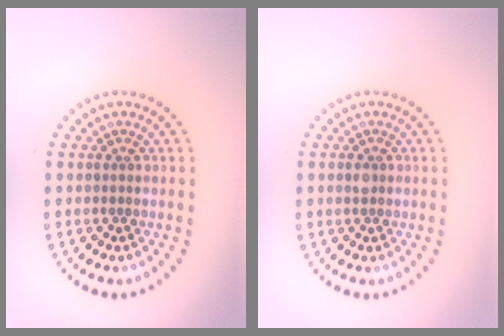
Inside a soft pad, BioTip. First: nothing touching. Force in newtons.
{"total": 0.9, "press": 0.9, "slide": 0.0}